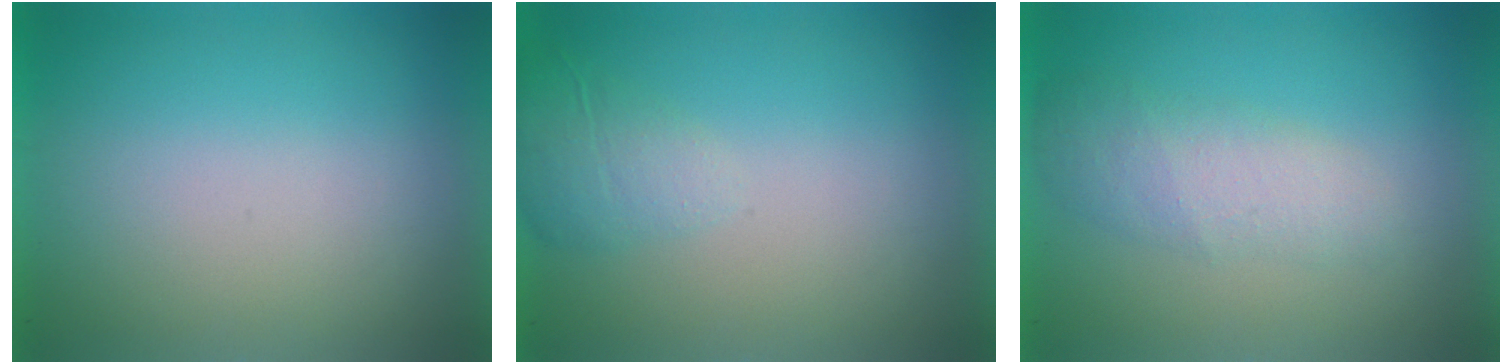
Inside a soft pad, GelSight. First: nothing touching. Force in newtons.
{"total": 2.1}
{"total": 2.3}